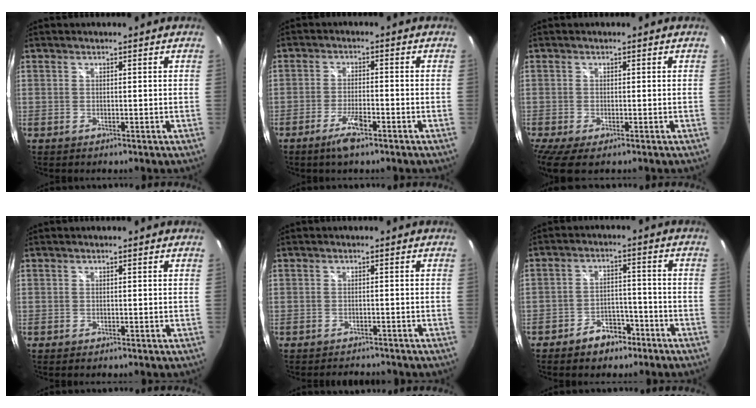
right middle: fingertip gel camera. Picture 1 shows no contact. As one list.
[{"total": 5.1, "force": [-3.4, 1.1, 3.6], "torque": [-0.085, -0.006, -0.063]}, {"total": 4.2, "force": [-2.7, 0.8, 3.1], "torque": [-0.065, -0.025, -0.044]}, {"total": 0.0}, {"total": 3.6, "force": [-3.3, 1.0, 0.8], "torque": [-0.018, -0.005, -0.046]}, {"total": 6.2, "force": [-4.4, 3.5, 2.6], "torque": [-0.058, 0.017, -0.057]}]